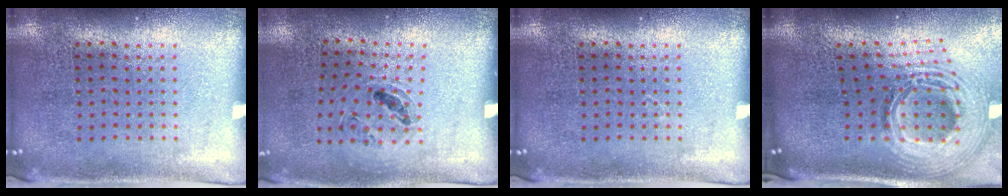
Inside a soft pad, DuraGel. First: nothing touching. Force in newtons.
{"total": 1.0, "press": 0.9, "slide": 0.5}
{"total": 0.0}
{"total": 2.9, "press": 2.1, "slide": 2.1}